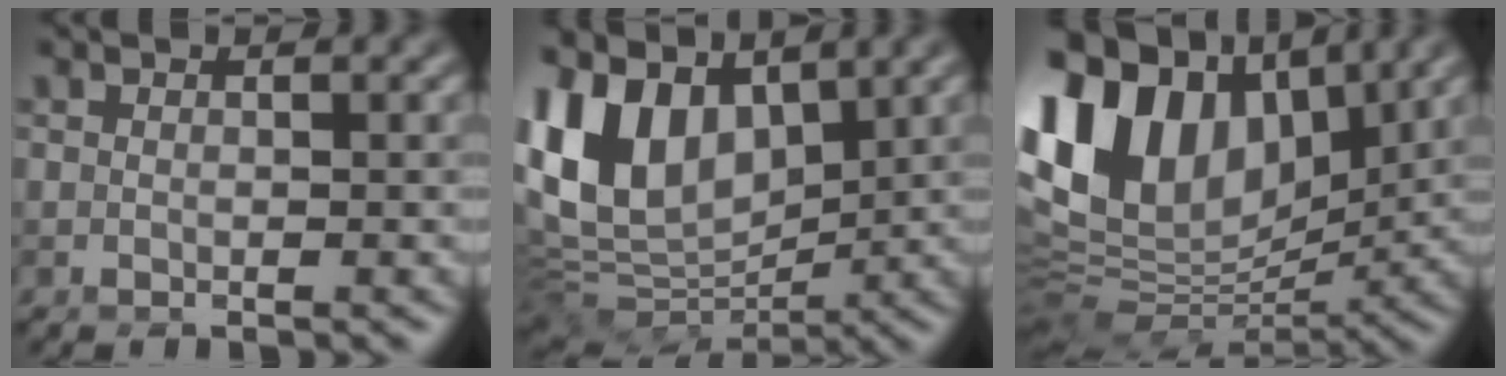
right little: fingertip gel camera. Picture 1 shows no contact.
{"total": 9.9, "force": [4.0, 6.2, 6.6], "torque": [-0.152, 0.005, 0.073]}
{"total": 15.0, "force": [5.4, 9.1, 10.6], "torque": [-0.234, 0.031, 0.096]}